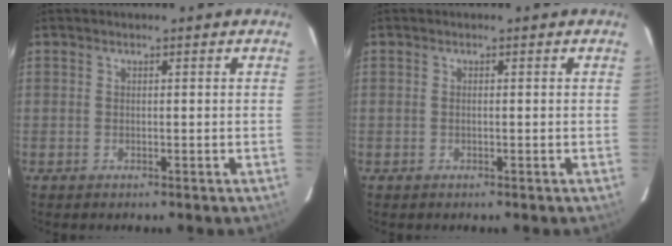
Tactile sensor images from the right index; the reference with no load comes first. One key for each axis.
{"total": 0.0}